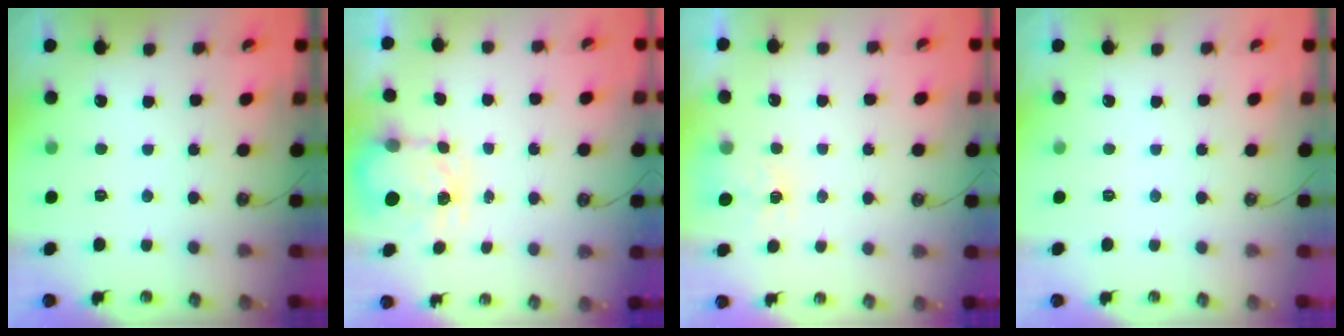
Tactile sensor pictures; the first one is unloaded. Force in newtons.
{"total": 3.6, "press": 3.6, "slide": 0.6}
{"total": 3.0, "press": 3.0, "slide": 0.3}
{"total": 0.0}